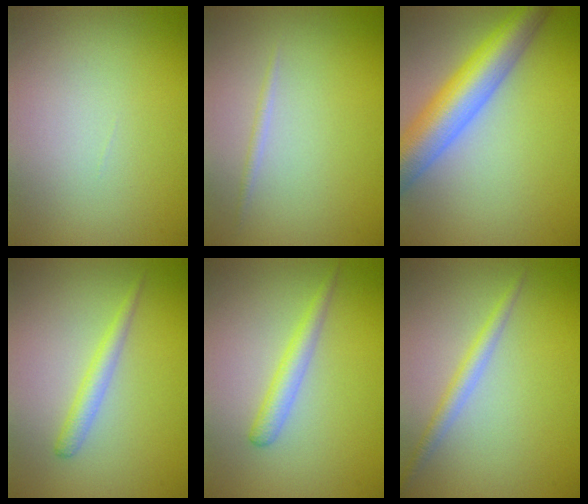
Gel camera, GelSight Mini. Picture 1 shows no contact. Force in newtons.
{"total": 0.7, "press": 0.7, "slide": 0.0}
{"total": 8.1, "press": 8.1, "slide": 0.4}
{"total": 1.8, "press": 1.8, "slide": 0.0}
{"total": 2.1, "press": 2.1, "slide": 0.0}
{"total": 2.0, "press": 2.0, "slide": 0.1}